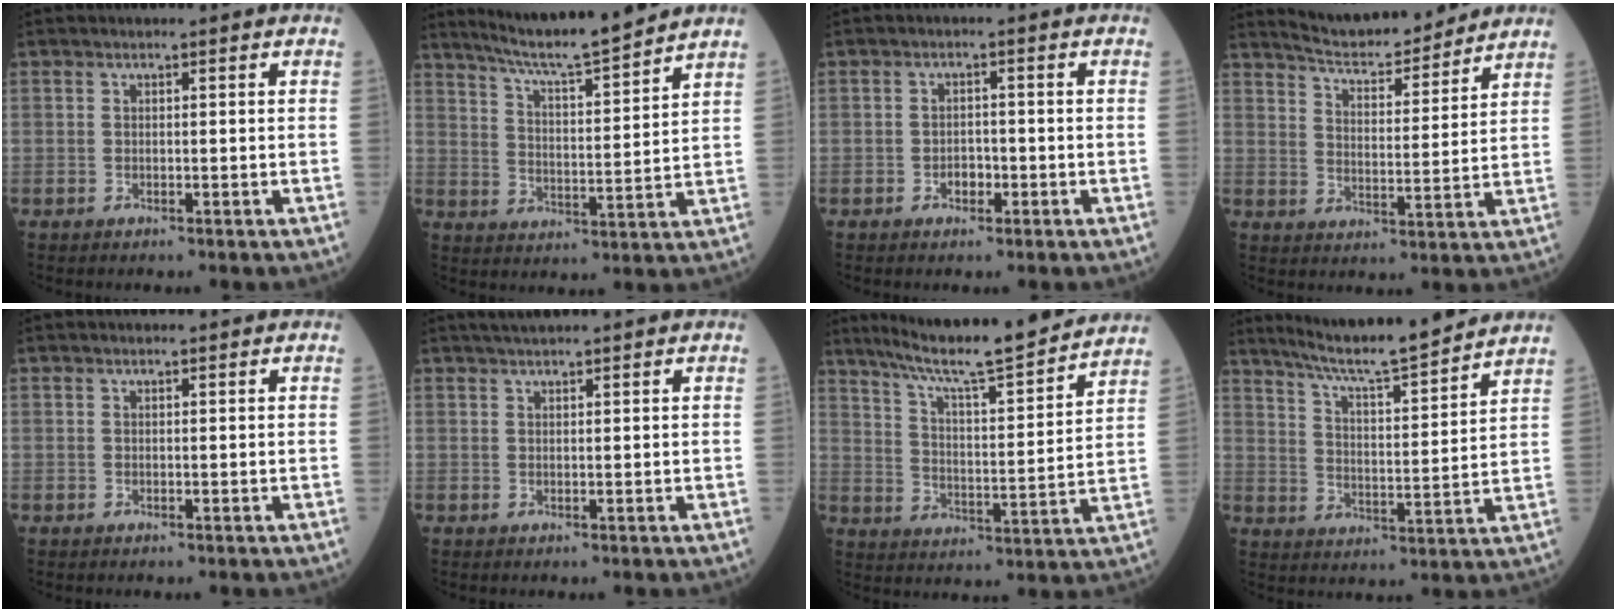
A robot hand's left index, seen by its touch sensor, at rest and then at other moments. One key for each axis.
{"total": 13.3, "fx": 12.1, "fy": -0.8, "fz": 5.6, "tx": -0.100, "ty": 0.001, "tz": 0.191}
{"total": 1.9, "fx": -1.0, "fy": 1.2, "fz": 1.1, "tx": -0.014, "ty": 0.005, "tz": -0.016}
{"total": 12.8, "fx": 12.1, "fy": 1.2, "fz": 4.2, "tx": -0.071, "ty": 0.002, "tz": 0.185}
{"total": 0.6, "fx": 0.5, "fy": 0.1, "fz": 0.2, "tx": -0.012, "ty": 0.003, "tz": 0.008}
{"total": 3.7, "fx": 3.3, "fy": -0.1, "fz": 1.7, "tx": -0.024, "ty": 0.026, "tz": 0.056}
{"total": 19.5, "fx": 17.2, "fy": 0.3, "fz": 9.2, "tx": -0.153, "ty": -0.005, "tz": 0.259}
{"total": 15.6, "fx": 14.0, "fy": -0.3, "fz": 6.8, "tx": -0.118, "ty": 0.000, "tz": 0.215}